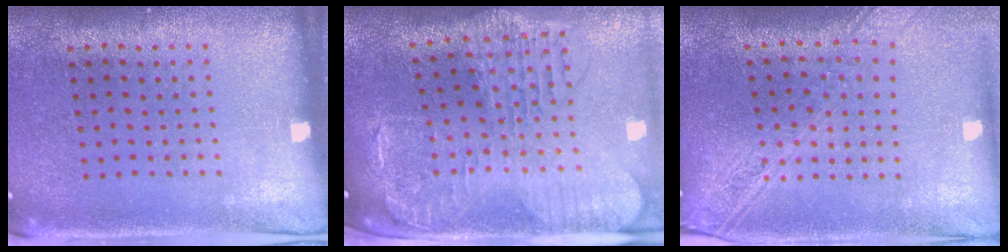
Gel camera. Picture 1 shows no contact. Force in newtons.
{"total": 2.5, "press": 2.2, "slide": 1.2}
{"total": 2.2, "press": 1.9, "slide": 1.2}